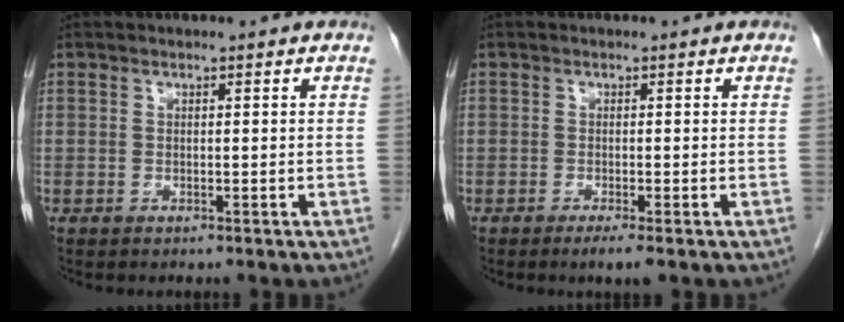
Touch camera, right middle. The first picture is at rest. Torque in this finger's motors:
{"motor_torque": [0.49, -0.31, 0.09, 0.02]}